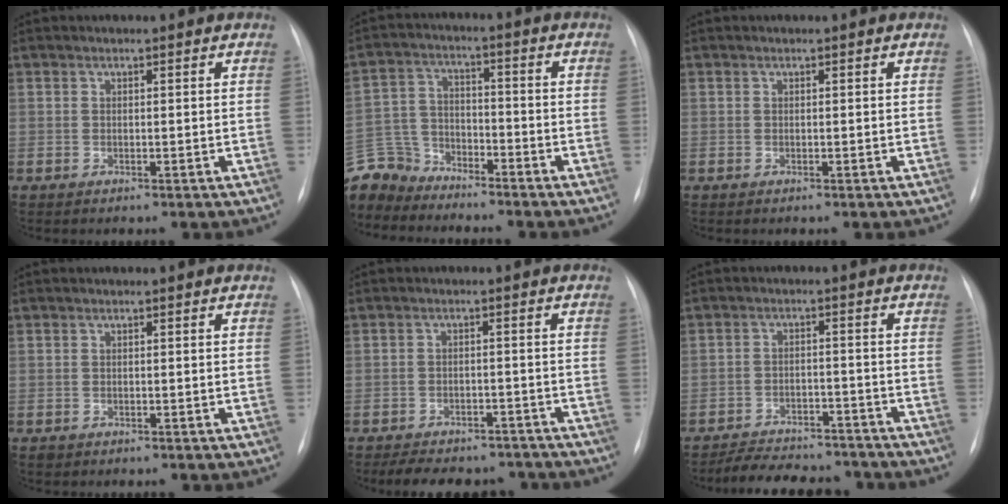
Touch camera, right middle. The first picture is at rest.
{"total": 10.2, "force": [-9.5, 3.7, 0.6], "torque": [-0.028, 0.013, -0.187]}
{"total": 0.0}
{"total": 0.6, "force": [-0.4, 0.5, 0.0], "torque": [-0.004, 0.002, -0.006]}
{"total": 12.4, "force": [-10.7, 4.9, 3.7], "torque": [-0.066, 0.009, -0.133]}
{"total": 12.1, "force": [-10.9, 3.9, 3.2], "torque": [-0.048, 0.013, -0.151]}